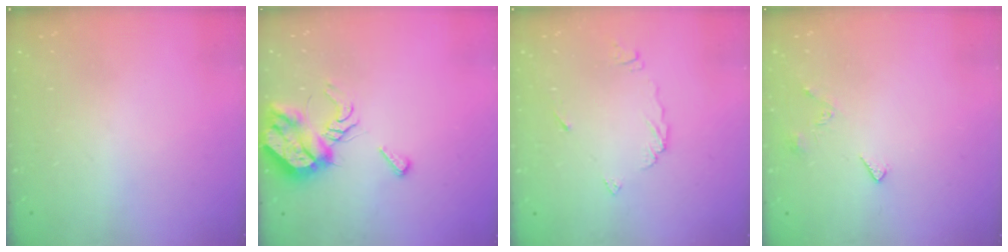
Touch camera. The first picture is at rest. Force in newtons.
{"total": 9.9, "press": 9.8, "slide": 1.1}
{"total": 5.8, "press": 5.8, "slide": 0.3}
{"total": 3.0, "press": 3.0, "slide": 0.7}